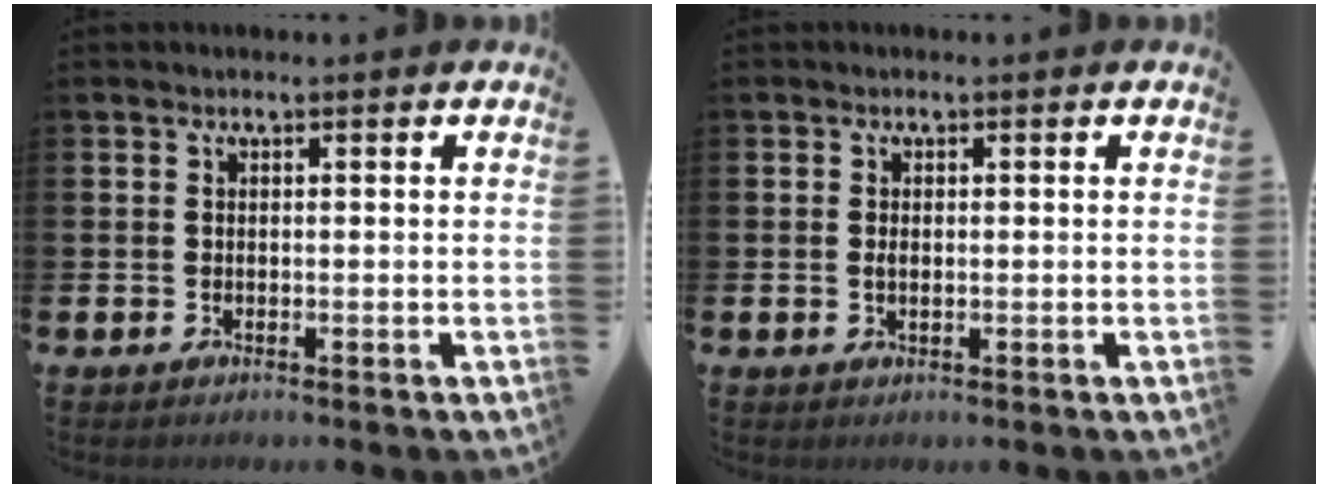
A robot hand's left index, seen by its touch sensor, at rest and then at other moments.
{"total": 1.1, "force": [0.1, 0.5, 1.0], "torque": [-0.013, 0.000, -0.001]}